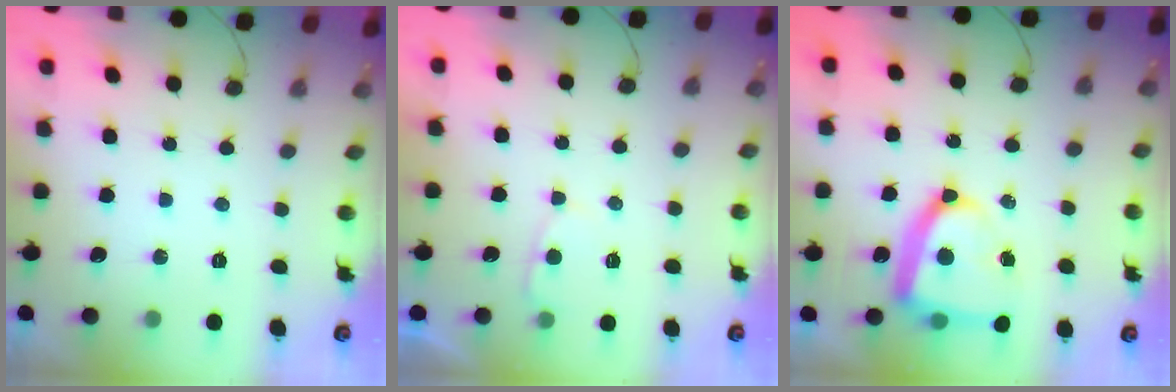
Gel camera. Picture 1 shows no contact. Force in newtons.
{"total": 2.7, "press": 2.7, "slide": 0.4}
{"total": 16.8, "press": 16.7, "slide": 1.4}